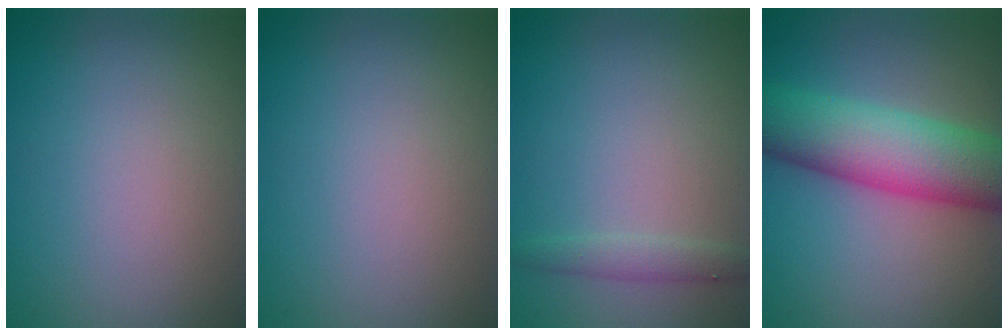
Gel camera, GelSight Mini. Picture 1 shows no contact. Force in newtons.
{"total": 0.0}
{"total": 1.3, "press": 1.3, "slide": 0.2}
{"total": 8.9, "press": 8.9, "slide": 0.2}